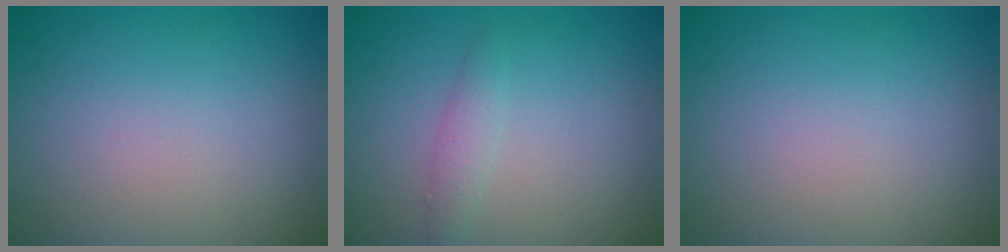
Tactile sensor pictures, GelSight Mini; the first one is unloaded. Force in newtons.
{"total": 1.4, "press": 1.4, "slide": 0.0}
{"total": 0.0}